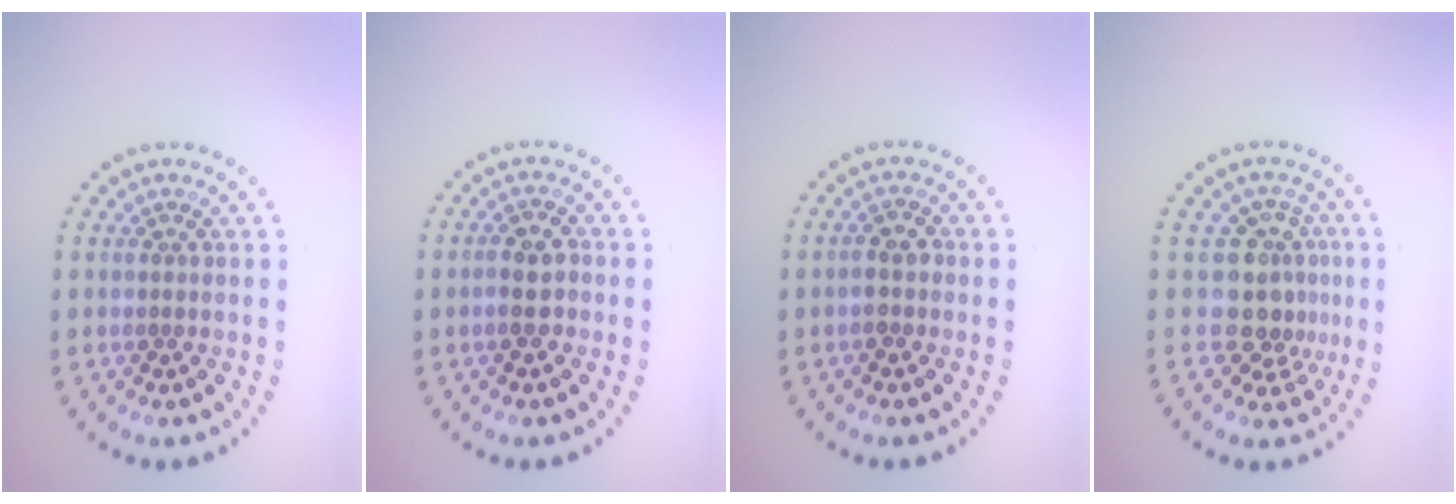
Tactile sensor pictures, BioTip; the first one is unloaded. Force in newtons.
{"total": 2.4, "press": 2.3, "slide": 0.6}
{"total": 1.8, "press": 1.7, "slide": 0.7}
{"total": 3.9, "press": 2.8, "slide": 2.7}